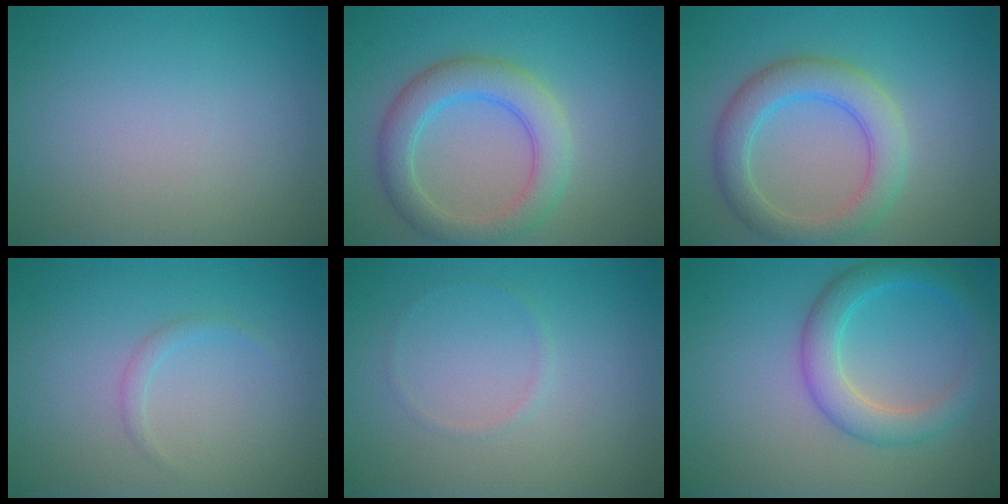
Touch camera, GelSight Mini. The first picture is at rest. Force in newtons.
{"total": 4.7, "press": 4.7, "slide": 0.4}
{"total": 4.7, "press": 4.7, "slide": 0.4}
{"total": 0.9, "press": 0.9, "slide": 0.0}
{"total": 0.6, "press": 0.6, "slide": 0.0}
{"total": 4.0, "press": 4.0, "slide": 0.1}